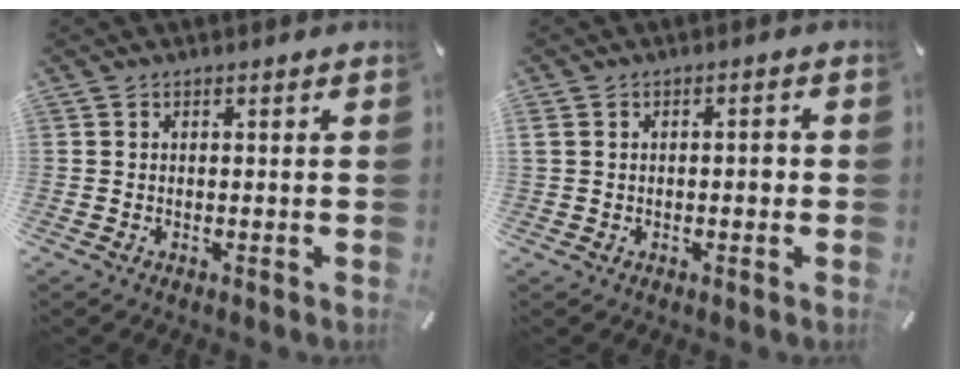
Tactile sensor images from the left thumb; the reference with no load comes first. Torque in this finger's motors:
{"motor_torque": [2.65, 2.35, 2.05, -0.71, 0.70]}